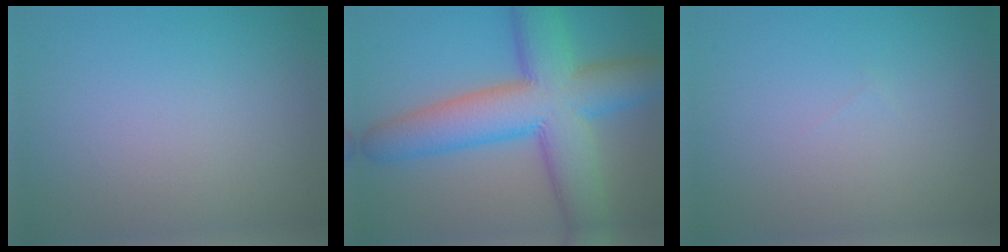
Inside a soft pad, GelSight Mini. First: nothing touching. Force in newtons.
{"total": 11.5, "press": 11.5, "slide": 0.3}
{"total": 0.0}